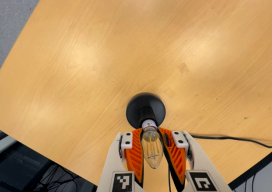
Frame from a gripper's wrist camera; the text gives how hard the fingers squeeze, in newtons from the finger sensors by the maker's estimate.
{"total": 24.0, "left": 27.6, "right": 20.3}